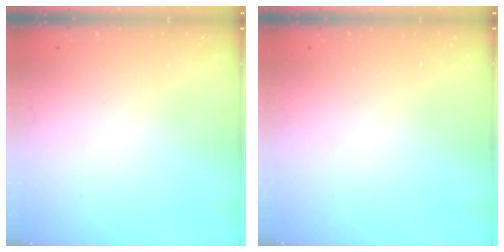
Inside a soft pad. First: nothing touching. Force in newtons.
{"total": 0.0}